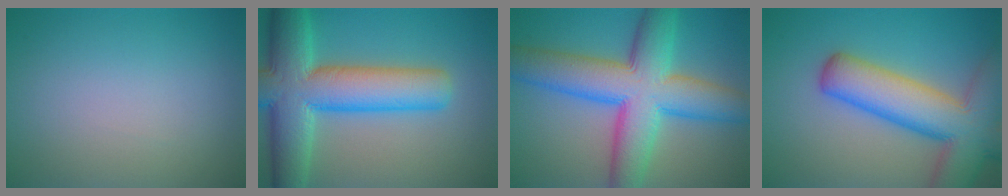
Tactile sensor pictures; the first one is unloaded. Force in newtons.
{"total": 11.6, "press": 11.6, "slide": 0.6}
{"total": 11.6, "press": 11.6, "slide": 0.3}
{"total": 11.3, "press": 11.2, "slide": 0.8}